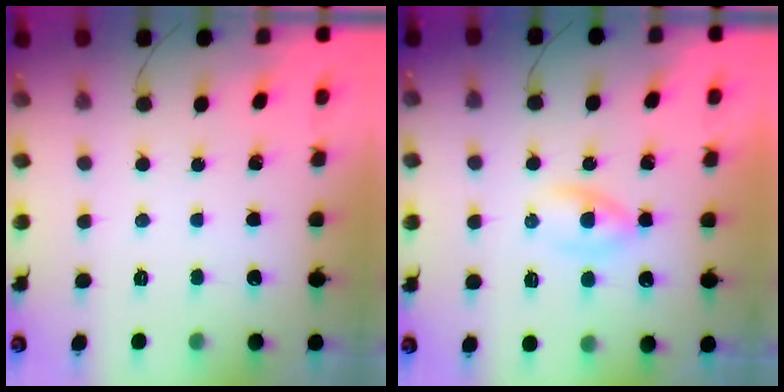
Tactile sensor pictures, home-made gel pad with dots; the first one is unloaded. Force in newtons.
{"total": 3.2, "press": 3.0, "slide": 1.3}